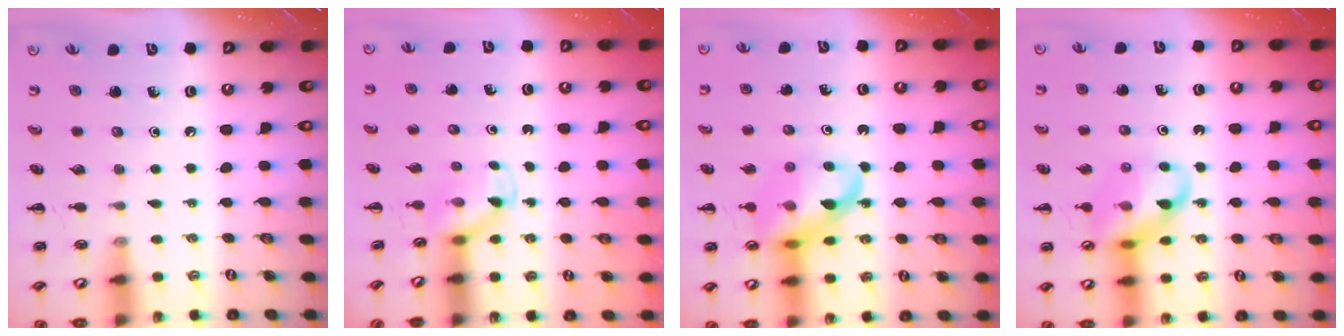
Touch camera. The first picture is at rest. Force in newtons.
{"total": 3.0, "press": 2.9, "slide": 1.0}
{"total": 14.3, "press": 13.9, "slide": 3.4}
{"total": 12.4, "press": 12.2, "slide": 2.0}